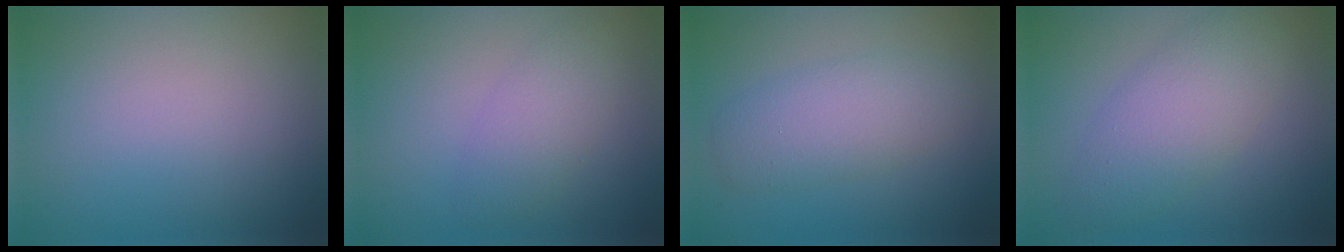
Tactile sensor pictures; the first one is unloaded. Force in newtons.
{"total": 2.9, "press": 2.9, "slide": 0.2}
{"total": 4.0, "press": 4.0, "slide": 0.1}
{"total": 5.0, "press": 5.0, "slide": 0.2}